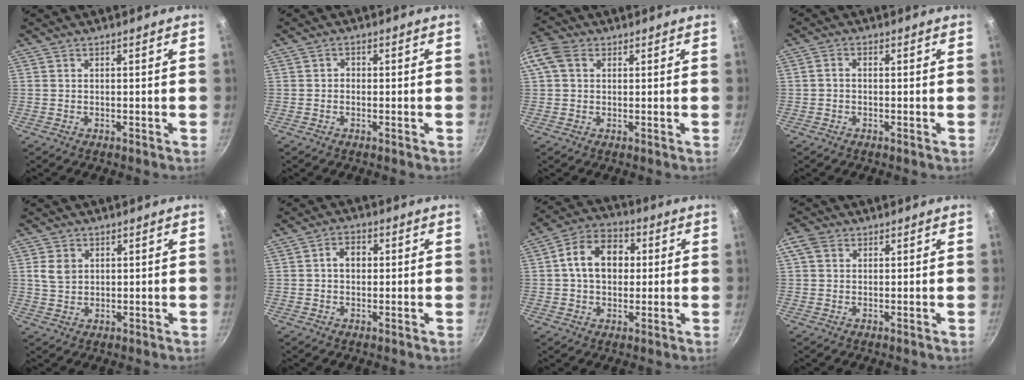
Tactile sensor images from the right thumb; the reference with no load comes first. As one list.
[{"total": 1.1, "force": [-0.3, 0.9, 0.5], "torque": [-0.007, 0.005, -0.007]}, {"total": 7.6, "force": [2.2, 5.7, 4.6], "torque": [-0.096, 0.019, 0.029]}, {"total": 1.6, "force": [-0.4, 1.2, 1.0], "torque": [-0.020, 0.011, -0.010]}, {"total": 4.2, "force": [1.2, 3.3, 2.3], "torque": [-0.034, -0.001, 0.026]}, {"total": 4.0, "force": [0.5, 3.0, 2.6], "torque": [-0.025, 0.009, 0.002]}, {"total": 11.7, "force": [1.5, 8.6, 7.8], "torque": [-0.097, 0.022, 0.009]}, {"total": 3.5, "force": [1.2, 2.8, 1.8], "torque": [-0.032, 0.004, 0.016]}]